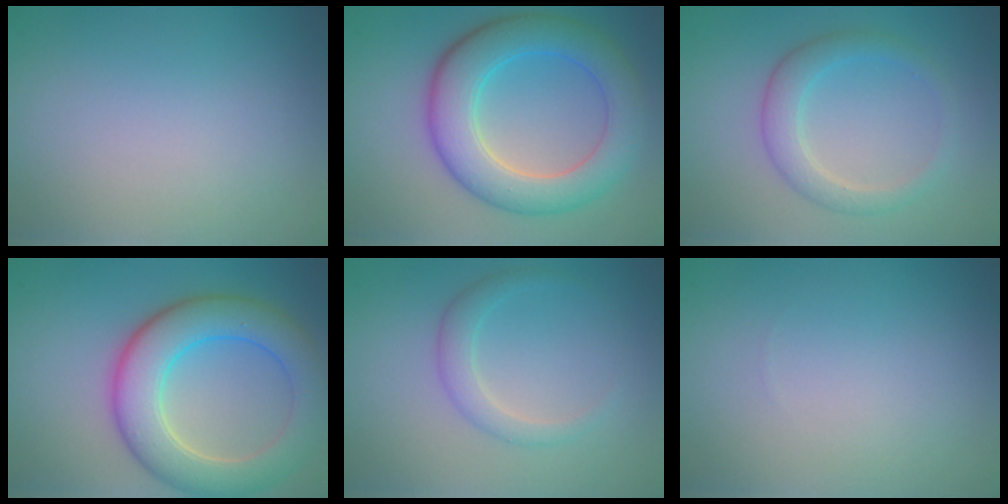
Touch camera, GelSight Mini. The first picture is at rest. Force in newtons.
{"total": 7.3, "press": 7.3, "slide": 0.1}
{"total": 2.8, "press": 2.8, "slide": 0.2}
{"total": 7.6, "press": 7.6, "slide": 0.6}
{"total": 2.0, "press": 2.0, "slide": 0.0}
{"total": 0.0}